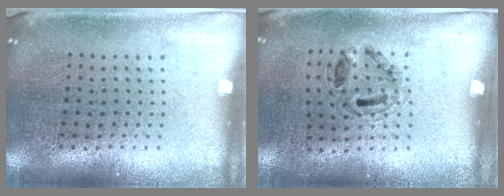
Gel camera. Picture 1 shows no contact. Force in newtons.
{"total": 1.0, "press": 0.8, "slide": 0.6}